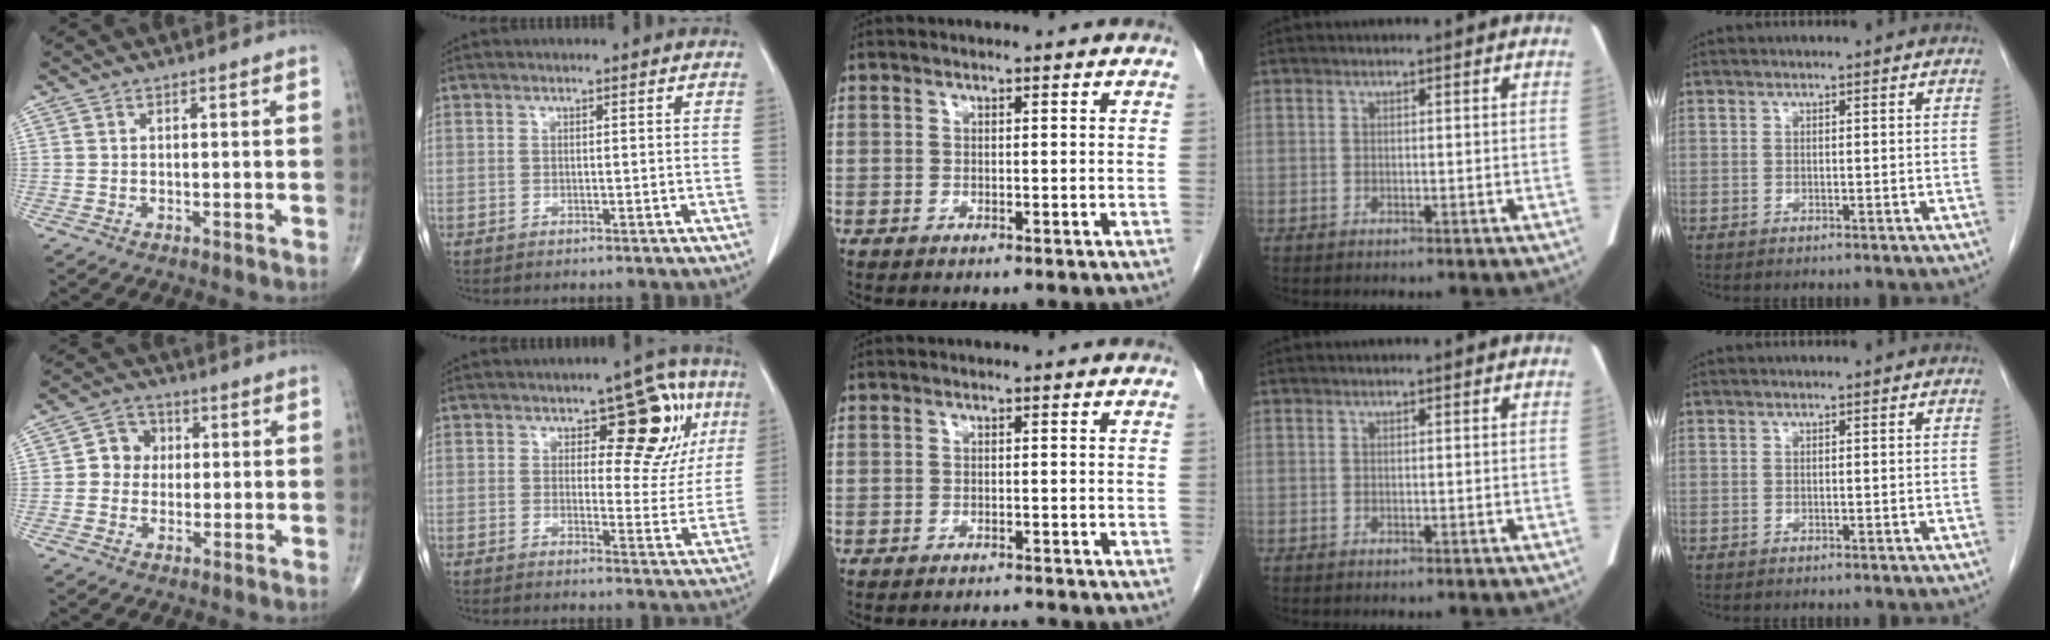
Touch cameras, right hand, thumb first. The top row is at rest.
{"thumb": {"total": 5.6, "force": [0.5, 5.1, 2.2], "torque": [-0.005, 0.009, -0.003]}, "index": {"total": 10.9, "force": [4.5, 5.5, 8.3], "torque": [-0.082, 0.020, 0.057]}, "middle": {"total": 1.8, "force": [-1.8, -0.3, 0.0], "torque": [-0.002, -0.010, -0.024]}}